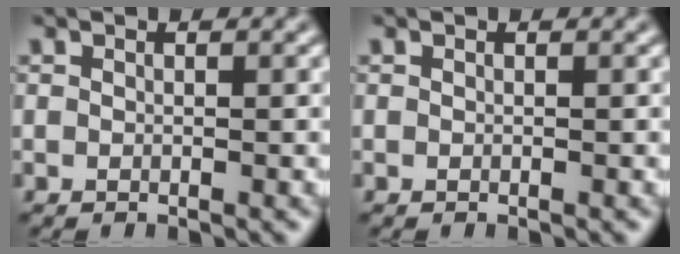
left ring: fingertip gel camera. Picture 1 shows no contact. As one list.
[{"total": 0.0}]